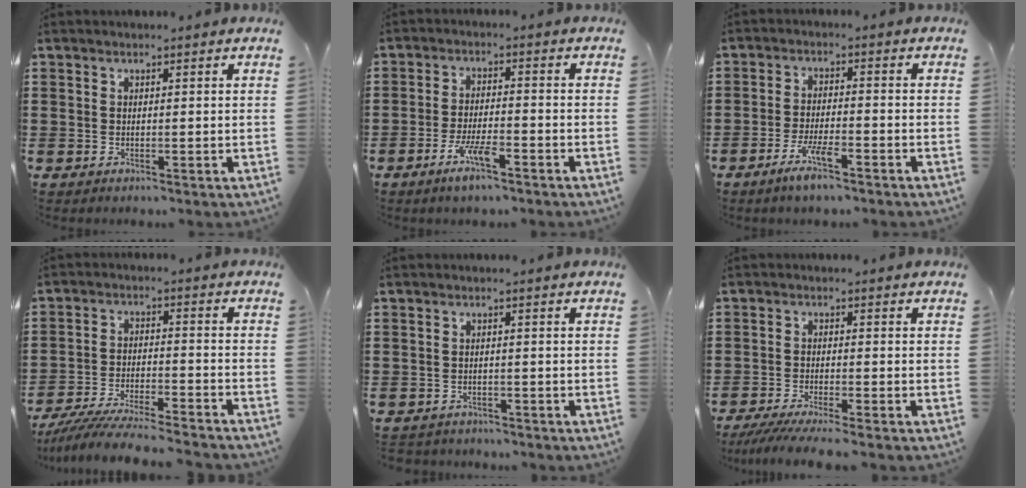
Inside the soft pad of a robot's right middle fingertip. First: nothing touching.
{"total": 5.2, "force": [-3.2, 0.9, 4.0], "torque": [-0.086, -0.004, -0.060]}
{"total": 4.8, "force": [-3.2, 0.7, 3.6], "torque": [-0.079, -0.006, -0.060]}
{"total": 7.2, "force": [-6.8, 0.1, 2.2], "torque": [-0.047, -0.005, -0.134]}
{"total": 1.5, "force": [-1.5, 0.3, -0.2], "torque": [-0.004, 0.001, -0.034]}
{"total": 3.6, "force": [-3.2, -0.3, 1.6], "torque": [-0.042, -0.016, -0.066]}